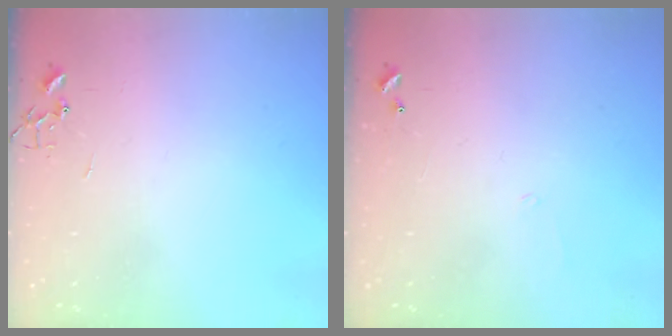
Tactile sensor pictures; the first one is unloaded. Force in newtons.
{"total": 5.6, "press": 5.6, "slide": 0.4}